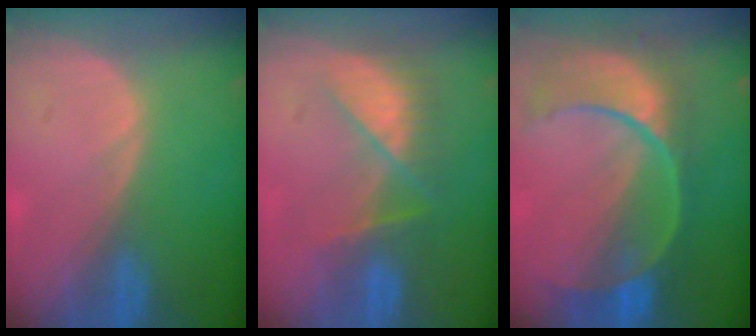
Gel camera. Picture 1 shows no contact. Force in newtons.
{"total": 7.3, "press": 6.9, "slide": 2.4}
{"total": 11.2, "press": 9.4, "slide": 6.1}